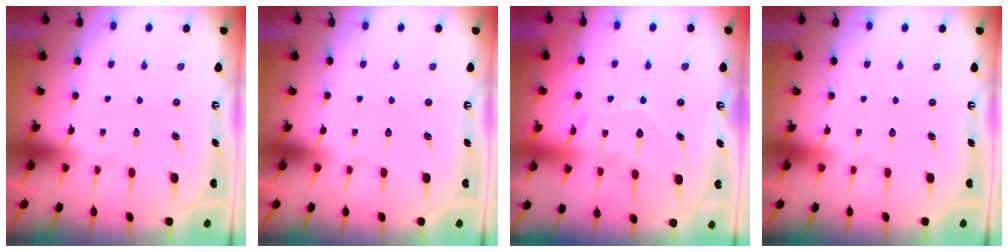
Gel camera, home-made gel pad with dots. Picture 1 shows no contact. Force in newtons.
{"total": 0.0}
{"total": 11.5, "press": 11.4, "slide": 1.1}
{"total": 0.0}